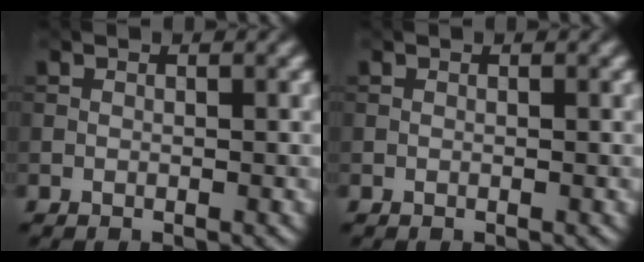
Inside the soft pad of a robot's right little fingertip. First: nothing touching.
{"total": 0.0}